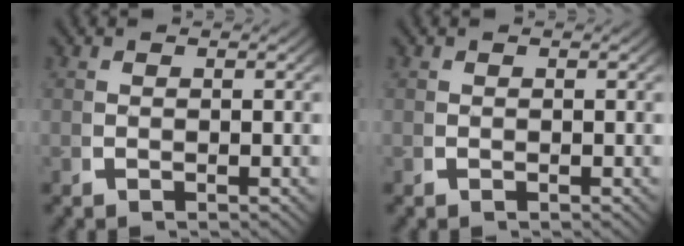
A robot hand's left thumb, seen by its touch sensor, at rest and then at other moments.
{"total": 0.0}